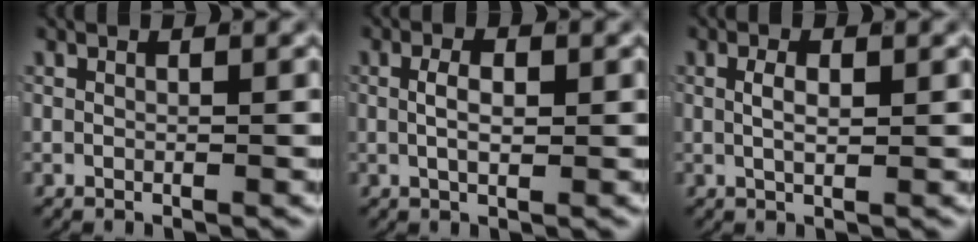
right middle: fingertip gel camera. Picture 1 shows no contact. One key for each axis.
{"total": 2.3, "fx": 0.0, "fy": 0.8, "fz": 2.1, "tx": -0.029, "ty": -0.002, "tz": 0.000}
{"total": 1.7, "fx": 0.2, "fy": 0.4, "fz": 1.7, "tx": -0.025, "ty": -0.003, "tz": 0.005}